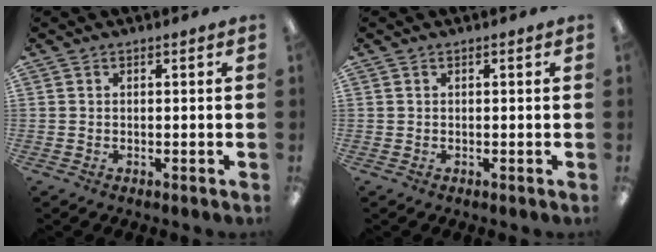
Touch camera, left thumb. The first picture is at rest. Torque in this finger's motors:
{"motor_torque": [0.00, 0.00, 0.00, 0.00, 0.00]}